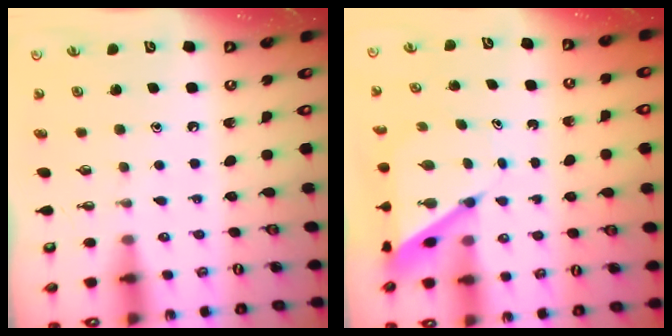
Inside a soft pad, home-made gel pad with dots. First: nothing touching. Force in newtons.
{"total": 7.4, "press": 7.4, "slide": 0.7}